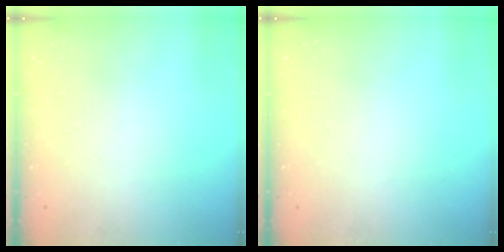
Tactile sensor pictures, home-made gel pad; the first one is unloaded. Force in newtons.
{"total": 0.0}